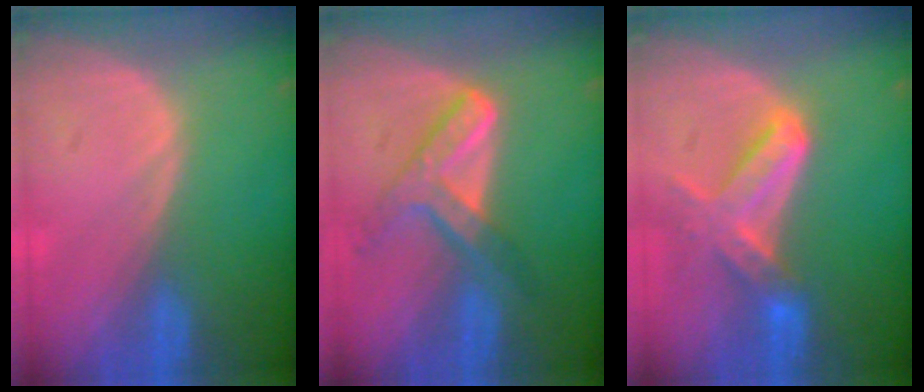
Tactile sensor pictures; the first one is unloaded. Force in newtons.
{"total": 7.2, "press": 6.2, "slide": 3.8}
{"total": 6.8, "press": 6.6, "slide": 1.7}